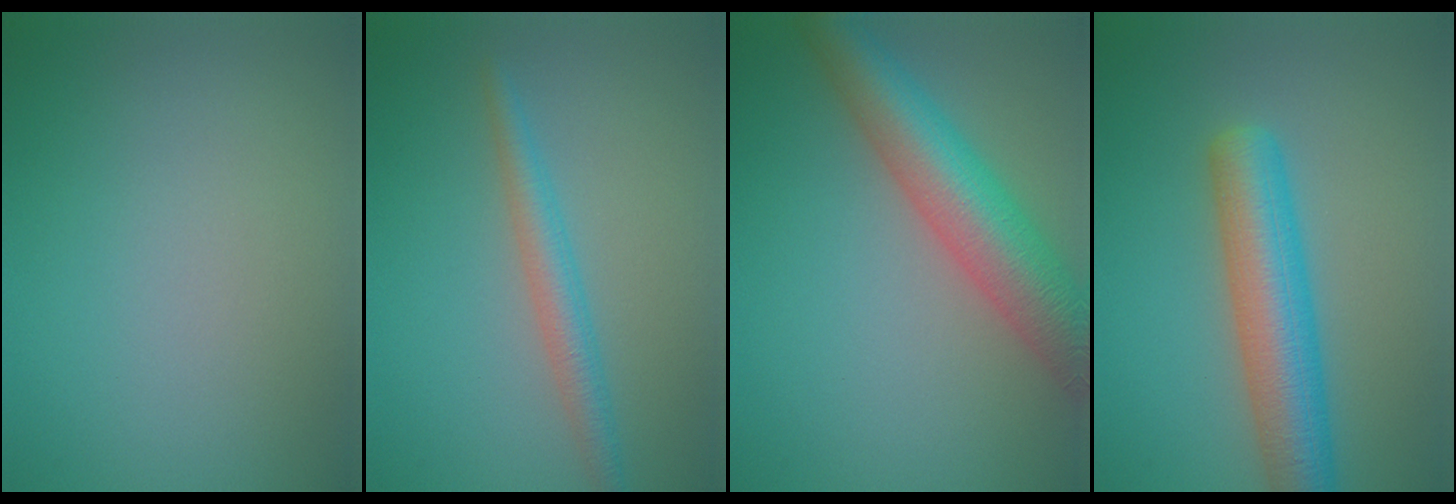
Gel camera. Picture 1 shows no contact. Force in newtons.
{"total": 2.7, "press": 2.7, "slide": 0.1}
{"total": 8.1, "press": 8.1, "slide": 0.3}
{"total": 6.9, "press": 6.9, "slide": 0.4}